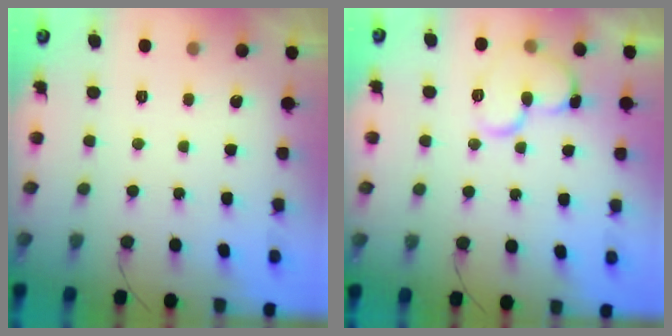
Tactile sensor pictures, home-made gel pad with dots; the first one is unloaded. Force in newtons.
{"total": 12.8, "press": 12.7, "slide": 1.7}